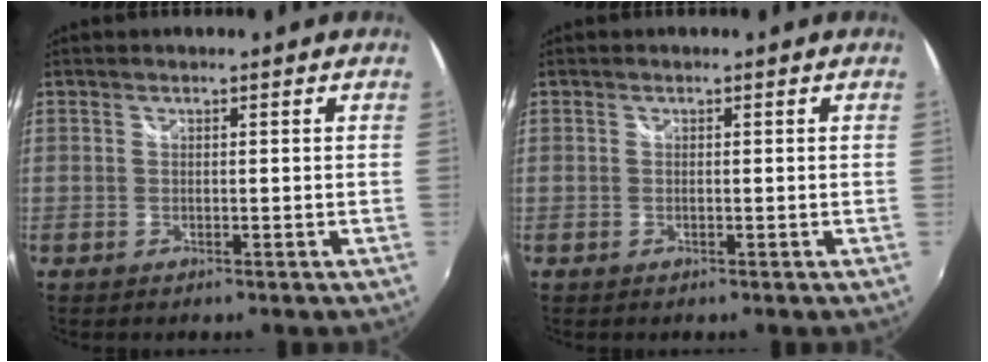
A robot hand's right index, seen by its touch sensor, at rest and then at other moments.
{"total": 0.0}